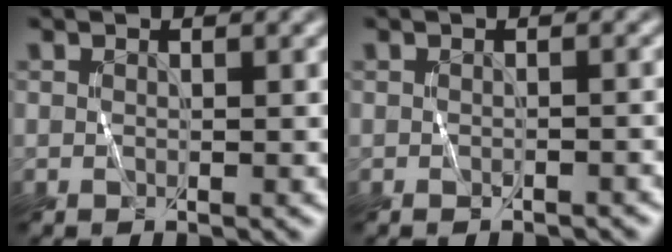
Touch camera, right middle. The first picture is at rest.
{"total": 1.3, "force": [-0.8, 0.1, 1.0], "torque": [-0.009, 0.000, -0.012]}